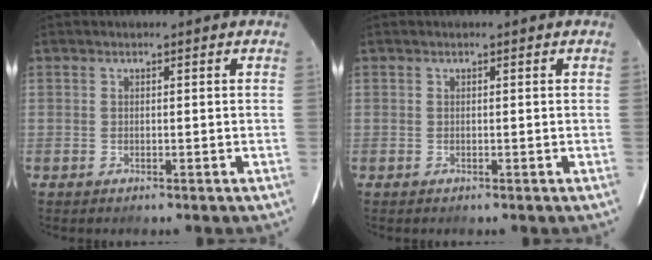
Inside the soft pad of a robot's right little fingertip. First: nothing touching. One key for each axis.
{"total": 0.0}